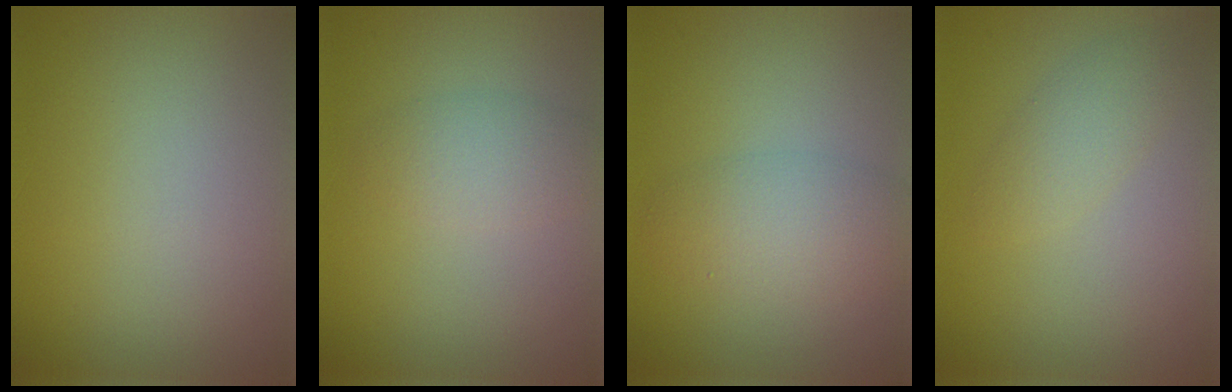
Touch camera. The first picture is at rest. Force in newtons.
{"total": 2.4, "press": 2.4, "slide": 0.0}
{"total": 3.6, "press": 3.6, "slide": 0.2}
{"total": 2.1, "press": 2.1, "slide": 0.1}